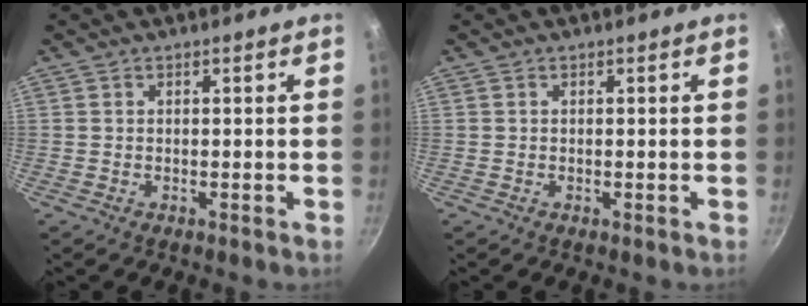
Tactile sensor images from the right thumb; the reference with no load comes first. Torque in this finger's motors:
{"motor_torque": [-0.50, 0.43, -0.30, -0.16, -0.05]}